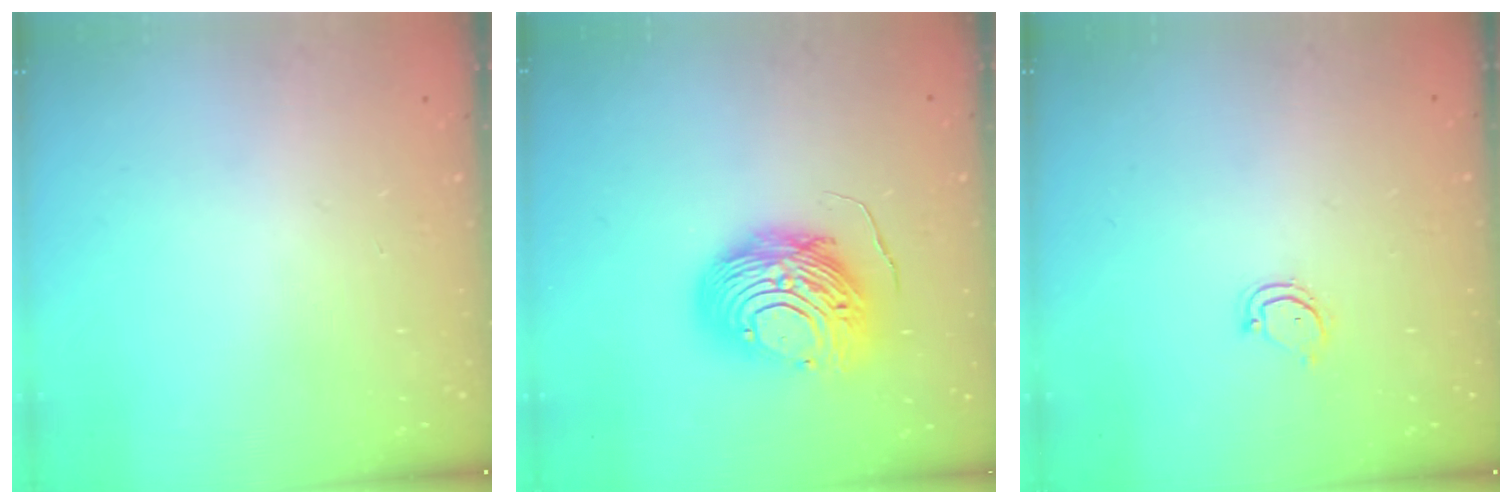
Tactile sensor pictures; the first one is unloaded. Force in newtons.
{"total": 12.8, "press": 12.7, "slide": 1.1}
{"total": 3.6, "press": 3.6, "slide": 0.2}